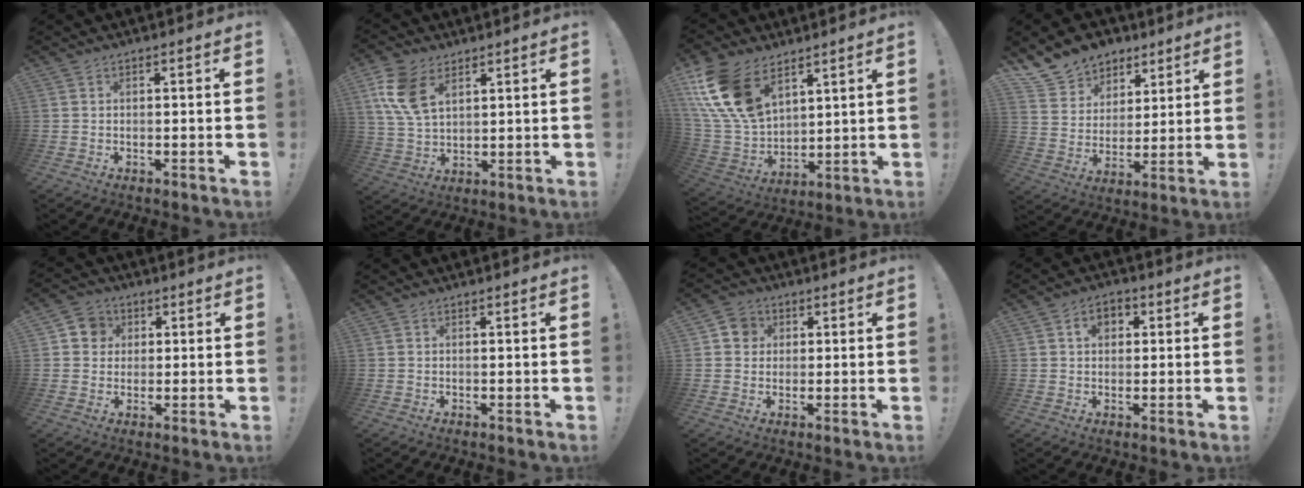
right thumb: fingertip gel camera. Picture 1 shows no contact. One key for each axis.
{"total": 12.4, "fx": 6.0, "fy": 7.6, "fz": 7.7, "tx": -0.161, "ty": -0.015, "tz": 0.116}
{"total": 19.1, "fx": 10.4, "fy": 11.2, "fz": 11.3, "tx": -0.245, "ty": -0.060, "tz": 0.199}
{"total": 11.3, "fx": 7.8, "fy": 7.9, "fz": 2.2, "tx": -0.035, "ty": -0.060, "tz": 0.152}
{"total": 6.6, "fx": 1.4, "fy": 6.1, "fz": 1.9, "tx": -0.022, "ty": 0.001, "tz": 0.027}
{"total": 0.0}
{"total": 5.7, "fx": 1.3, "fy": 5.2, "fz": 2.0, "tx": -0.028, "ty": 0.008, "tz": 0.027}
{"total": 5.2, "fx": 1.6, "fy": 3.9, "fz": 3.1, "tx": -0.037, "ty": 0.001, "tz": 0.025}